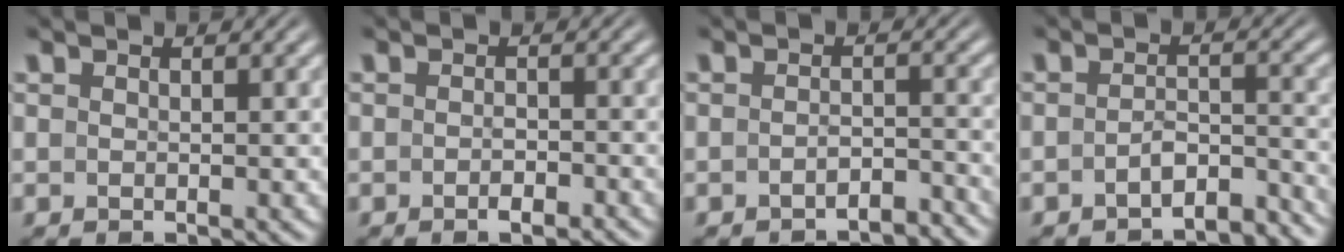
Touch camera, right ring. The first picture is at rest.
{"total": 1.6, "force": [-1.3, 0.3, 0.8], "torque": [-0.010, 0.000, -0.021]}
{"total": 3.0, "force": [-3.0, 0.3, 0.6], "torque": [-0.005, -0.006, -0.050]}
{"total": 4.9, "force": [-4.6, 1.2, 1.3], "torque": [-0.010, -0.013, -0.072]}